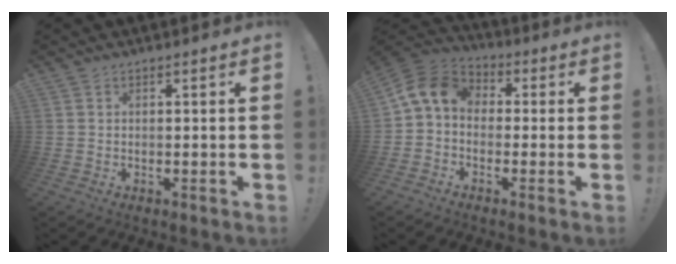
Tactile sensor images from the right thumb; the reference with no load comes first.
{"total": 9.8, "force": [0.2, 7.2, 6.6], "torque": [-0.135, 0.020, 0.009]}